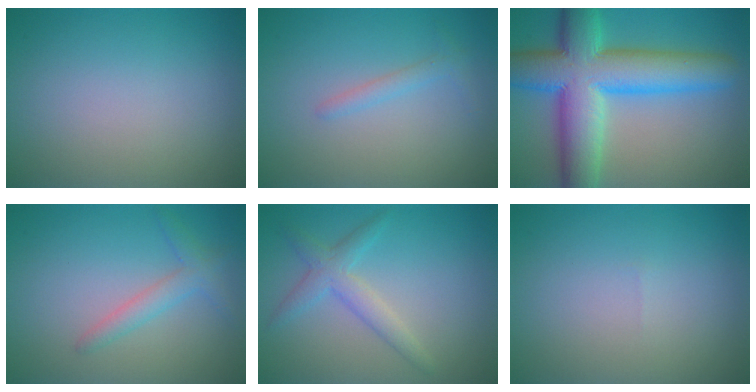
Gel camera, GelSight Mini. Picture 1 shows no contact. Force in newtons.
{"total": 1.3, "press": 1.3, "slide": 0.1}
{"total": 12.1, "press": 12.1, "slide": 0.3}
{"total": 2.2, "press": 2.2, "slide": 0.1}
{"total": 2.6, "press": 2.6, "slide": 0.1}
{"total": 0.0}